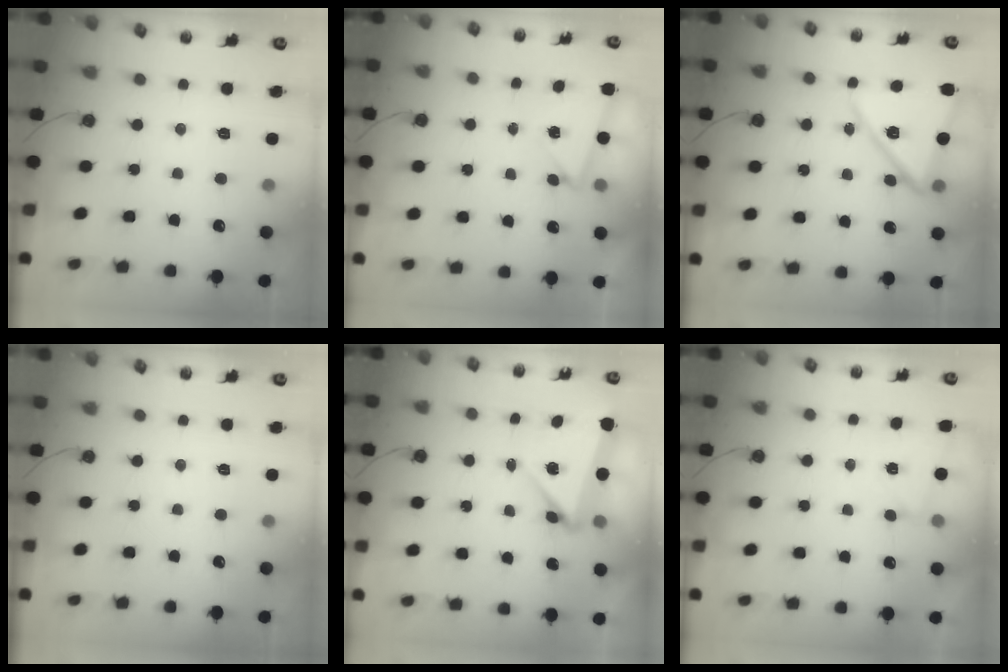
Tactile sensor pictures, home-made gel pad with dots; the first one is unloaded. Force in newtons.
{"total": 2.5, "press": 1.9, "slide": 1.6}
{"total": 13.3, "press": 13.3, "slide": 1.4}
{"total": 0.0}
{"total": 5.7, "press": 5.7, "slide": 0.7}
{"total": 2.6, "press": 1.5, "slide": 2.1}